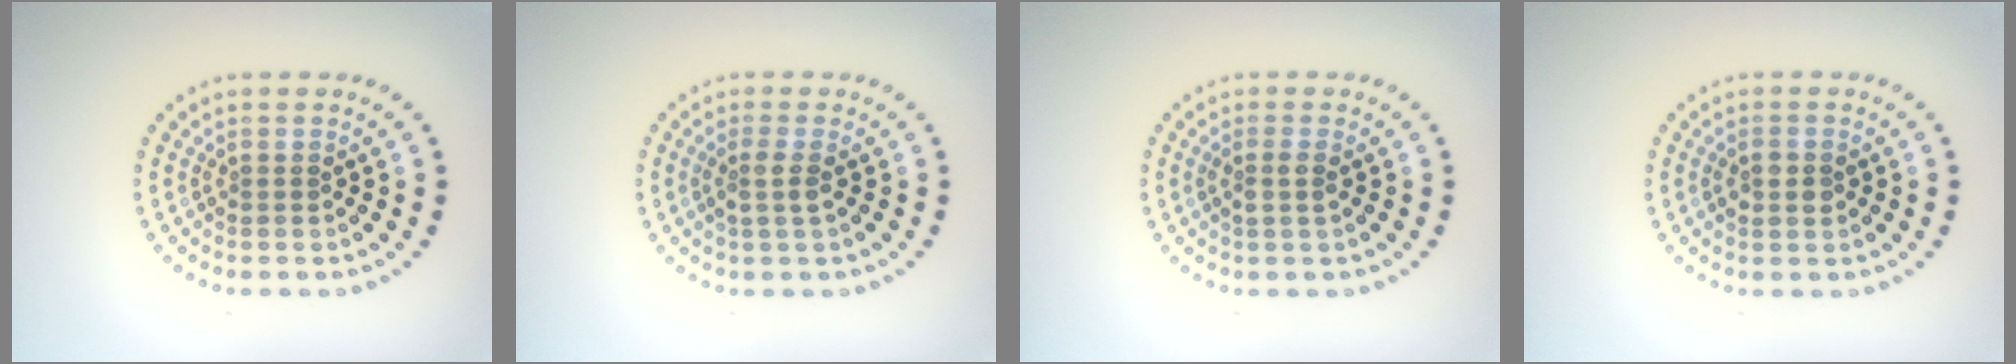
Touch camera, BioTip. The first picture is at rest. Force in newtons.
{"total": 1.5, "press": 1.3, "slide": 0.9}
{"total": 1.3, "press": 1.1, "slide": 0.6}
{"total": 1.5, "press": 1.5, "slide": 0.1}